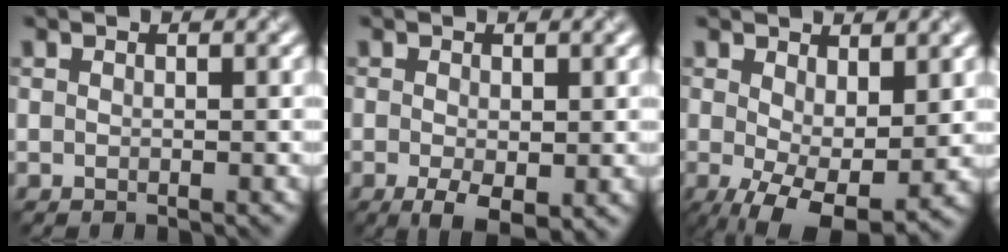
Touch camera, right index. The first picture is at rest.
{"total": 3.6, "force": [-1.1, 1.5, 3.1], "torque": [-0.053, -0.011, -0.014]}
{"total": 7.6, "force": [-1.3, 3.7, 6.5], "torque": [-0.126, -0.022, -0.006]}